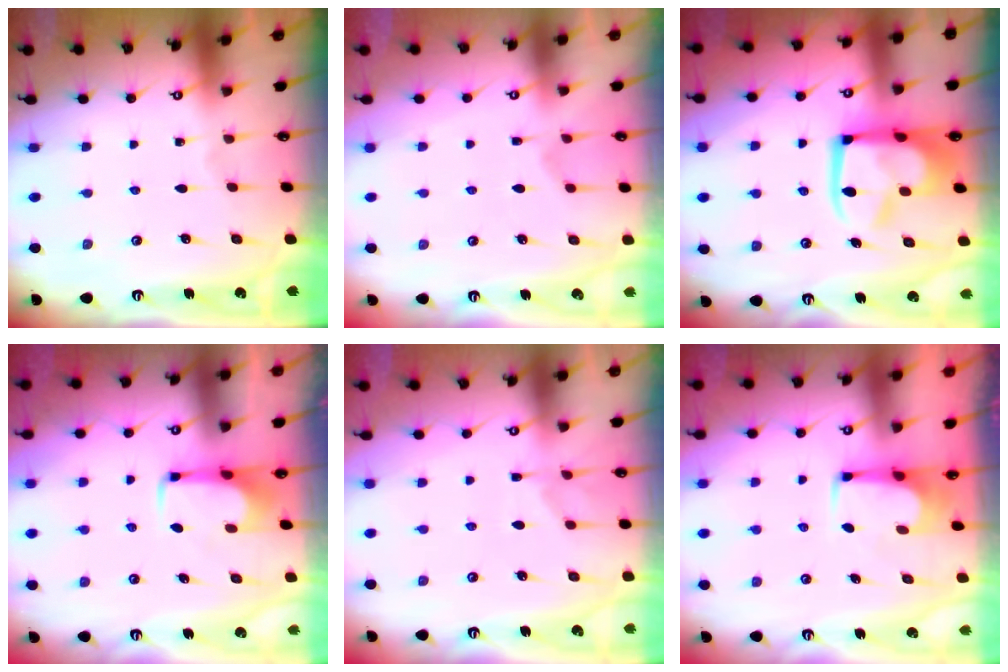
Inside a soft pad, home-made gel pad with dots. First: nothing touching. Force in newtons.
{"total": 5.6, "press": 5.4, "slide": 1.2}
{"total": 15.1, "press": 15.0, "slide": 1.9}
{"total": 1.6, "press": 1.5, "slide": 0.4}
{"total": 1.2, "press": 0.1, "slide": 1.2}
{"total": 3.7, "press": 3.7, "slide": 0.3}